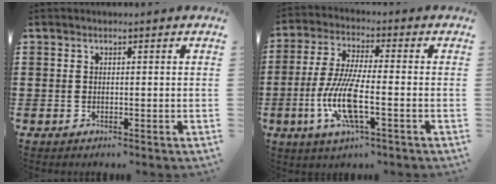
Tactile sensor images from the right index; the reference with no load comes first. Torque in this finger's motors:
{"motor_torque": [2.14, 0.00, 1.05, 0.21]}